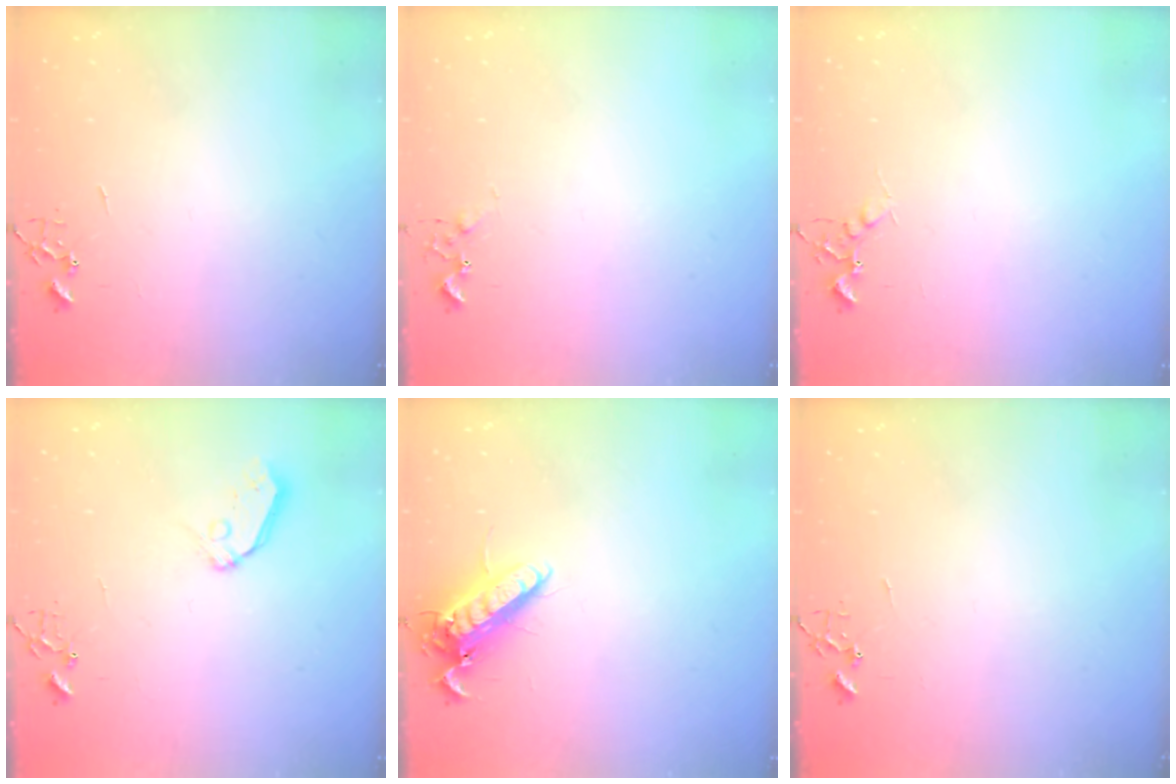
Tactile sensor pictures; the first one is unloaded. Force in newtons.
{"total": 5.2, "press": 5.2, "slide": 0.6}
{"total": 5.8, "press": 5.7, "slide": 1.0}
{"total": 6.9, "press": 6.9, "slide": 0.5}
{"total": 12.5, "press": 12.3, "slide": 2.1}
{"total": 0.0}